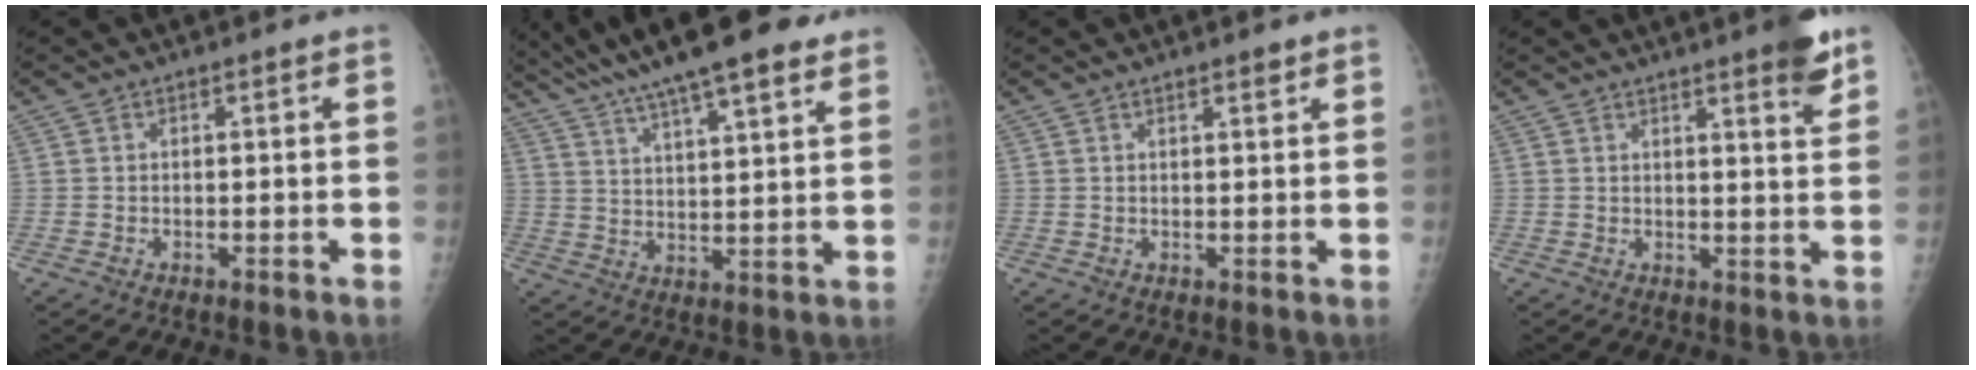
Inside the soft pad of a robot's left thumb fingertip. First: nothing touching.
{"total": 18.6, "force": [14.0, 3.7, 11.6], "torque": [-0.182, -0.022, 0.221]}
{"total": 1.4, "force": [1.1, 0.3, 0.8], "torque": [-0.010, -0.007, 0.017]}
{"total": 6.0, "force": [4.0, 0.6, 4.4], "torque": [-0.049, -0.024, 0.050]}